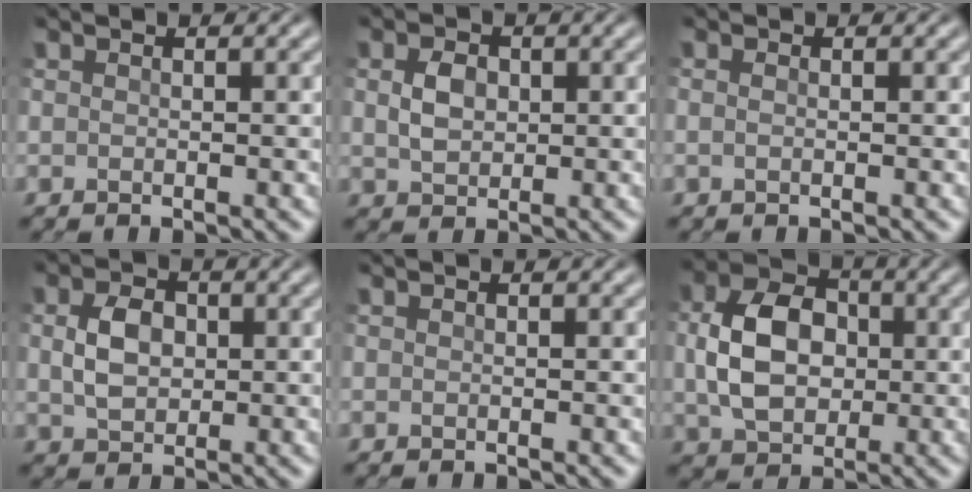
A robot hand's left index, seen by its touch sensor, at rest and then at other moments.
{"total": 2.7, "force": [0.4, 2.0, 1.7], "torque": [-0.039, 0.002, 0.008]}
{"total": 0.8, "force": [0.1, 0.4, 0.6], "torque": [-0.013, -0.005, -0.002]}
{"total": 3.7, "force": [0.4, 2.7, 2.5], "torque": [-0.055, 0.002, 0.005]}
{"total": 0.0}
{"total": 7.1, "force": [0.3, 5.2, 4.8], "torque": [-0.101, 0.006, 0.000]}